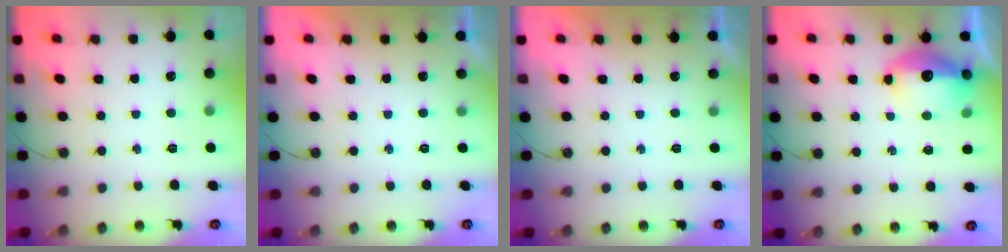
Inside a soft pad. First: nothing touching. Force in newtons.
{"total": 0.0}
{"total": 0.0}
{"total": 13.1, "press": 13.1, "slide": 1.4}